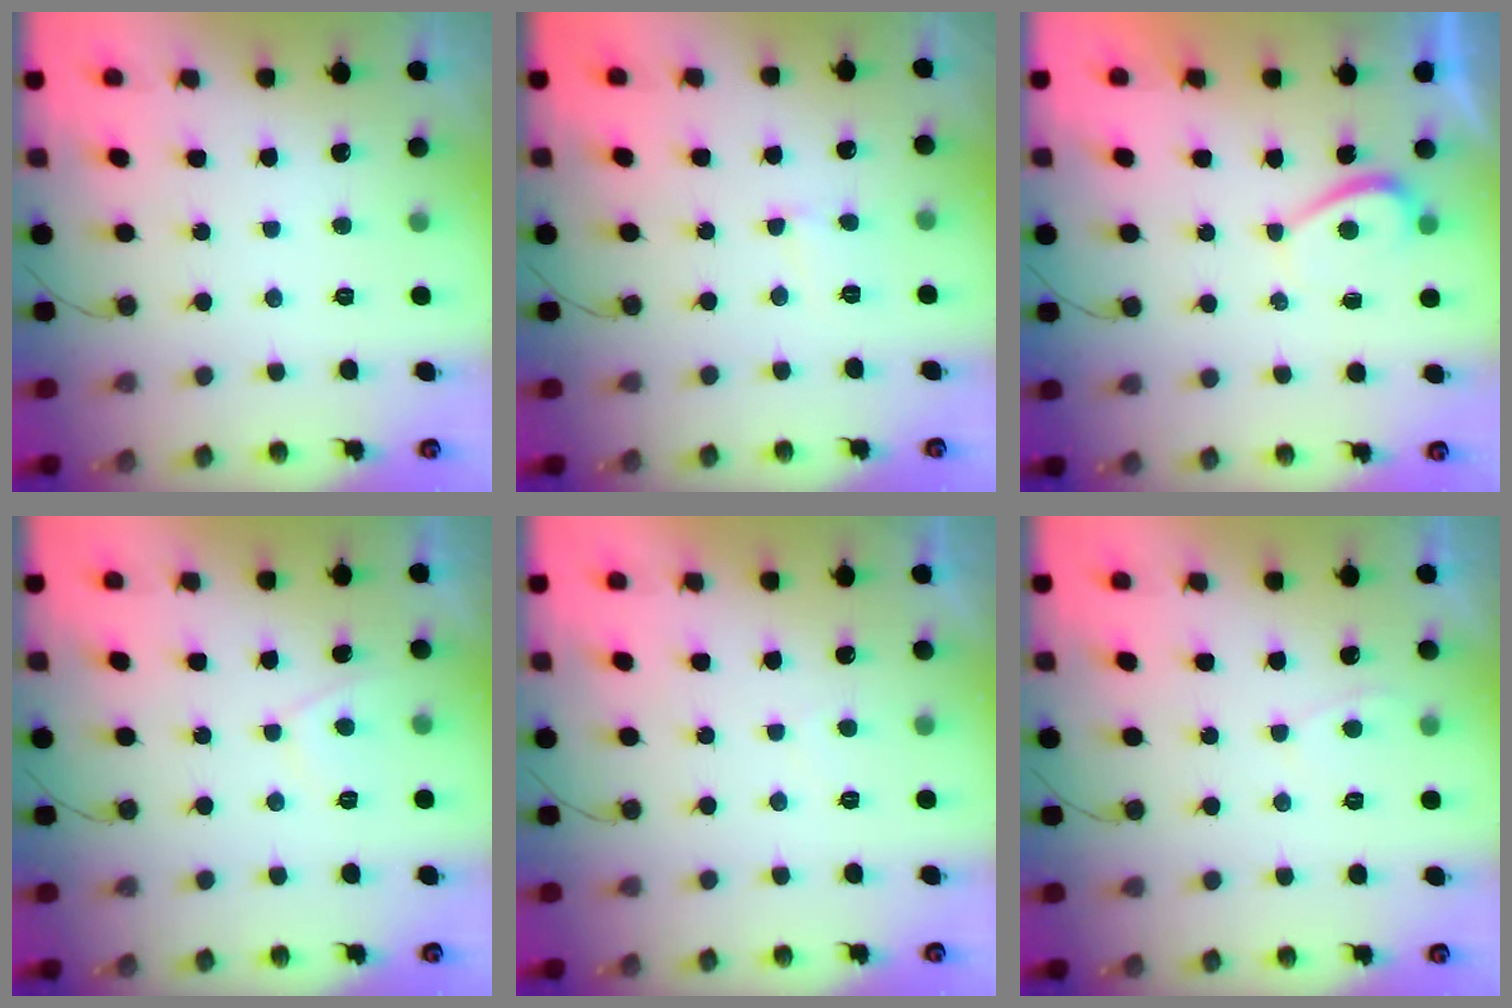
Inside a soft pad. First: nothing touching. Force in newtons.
{"total": 2.5, "press": 2.5, "slide": 0.2}
{"total": 1.1, "press": 1.0, "slide": 0.6}
{"total": 2.4, "press": 2.3, "slide": 0.5}
{"total": 1.0, "press": 0.8, "slide": 0.7}
{"total": 2.7, "press": 2.7, "slide": 0.2}